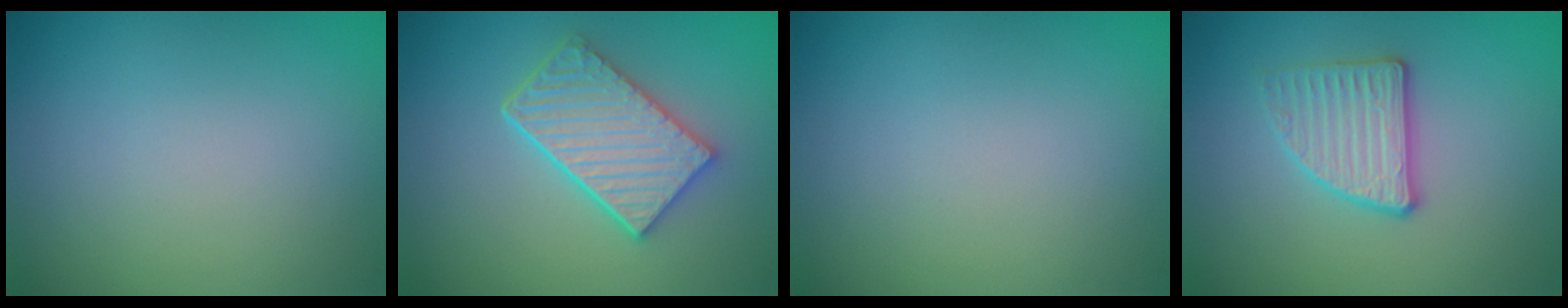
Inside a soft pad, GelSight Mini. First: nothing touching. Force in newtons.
{"total": 5.0, "press": 4.2, "slide": 2.8}
{"total": 0.0}
{"total": 2.8, "press": 2.7, "slide": 0.7}